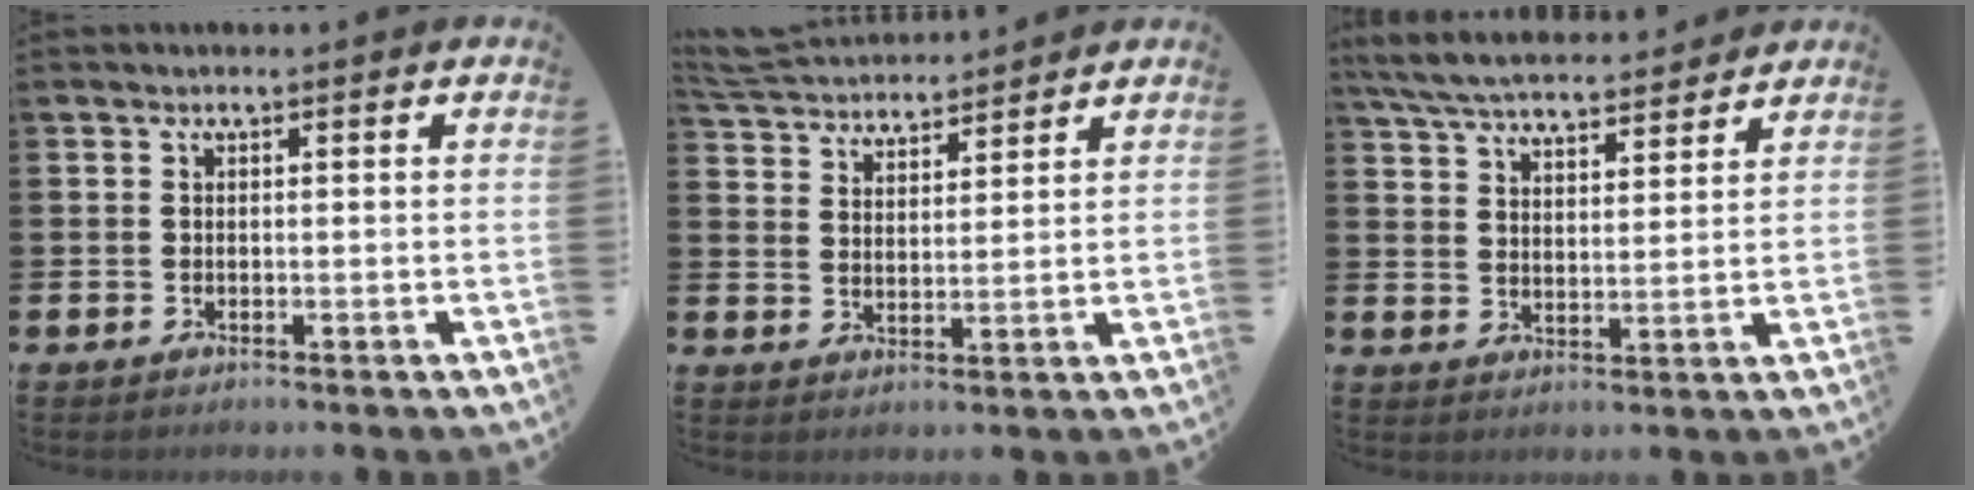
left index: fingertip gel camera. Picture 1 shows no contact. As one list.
[{"total": 5.8, "force": [5.7, 0.8, 0.2], "torque": [-0.032, -0.030, 0.105]}, {"total": 6.7, "force": [6.4, 1.1, 1.6], "torque": [-0.056, -0.032, 0.115]}]